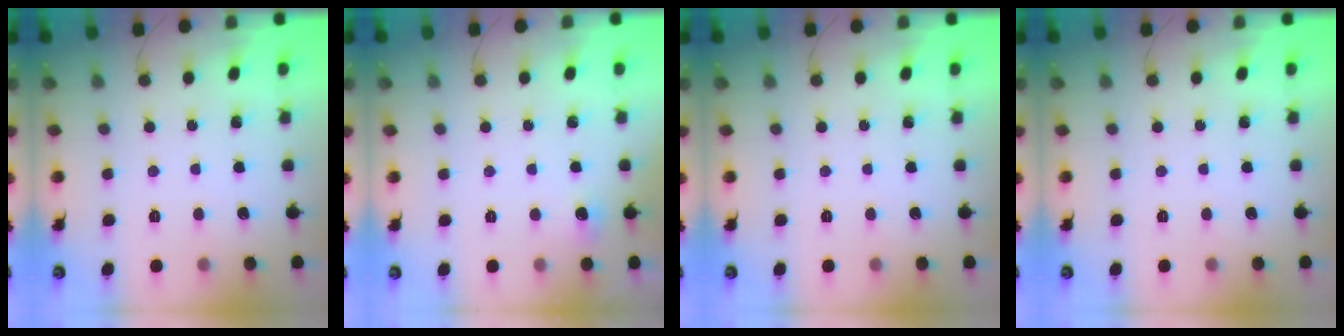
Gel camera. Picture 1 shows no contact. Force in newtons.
{"total": 4.0, "press": 3.7, "slide": 1.6}
{"total": 0.0}
{"total": 0.0}